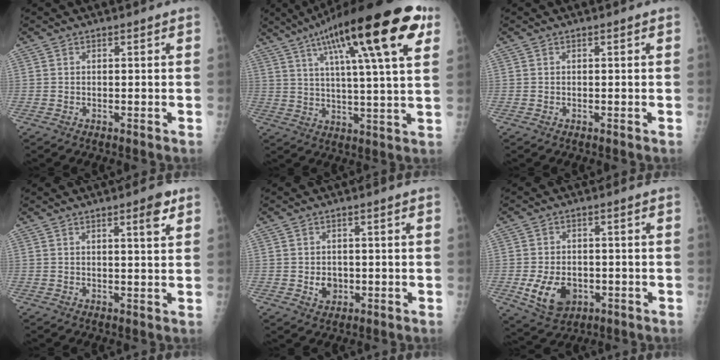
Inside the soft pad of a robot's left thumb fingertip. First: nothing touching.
{"total": 24.9, "force": [11.9, 5.3, 21.2], "torque": [-0.326, -0.006, 0.180]}
{"total": 0.0}
{"total": 4.0, "force": [2.2, 0.7, 3.3], "torque": [-0.043, -0.012, 0.031]}
{"total": 3.3, "force": [-0.4, 2.7, 1.7], "torque": [-0.013, 0.001, 0.001]}
{"total": 8.7, "force": [-2.4, 6.2, 5.6], "torque": [-0.085, 0.004, -0.027]}